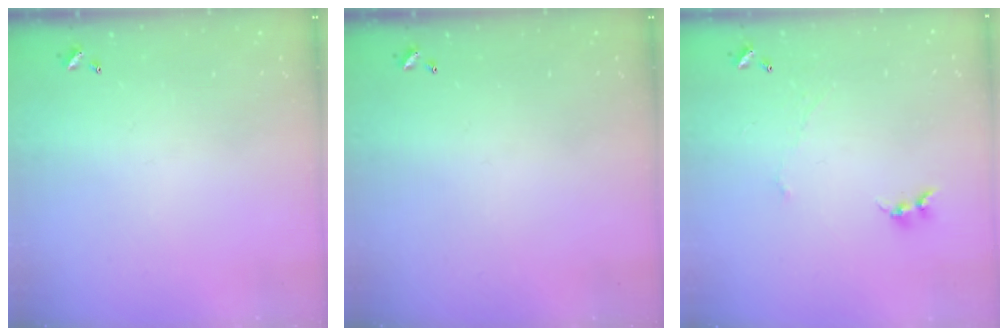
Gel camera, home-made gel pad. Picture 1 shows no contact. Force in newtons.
{"total": 0.0}
{"total": 0.0}